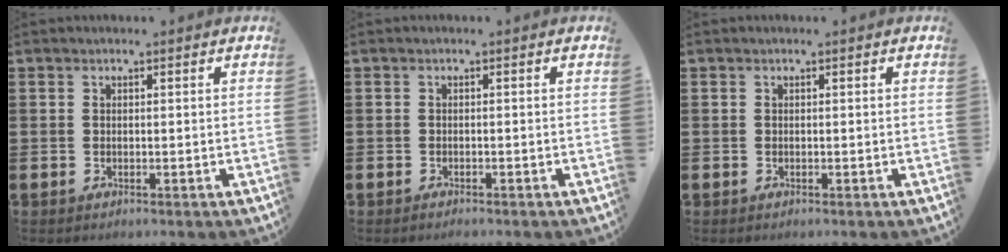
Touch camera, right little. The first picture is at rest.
{"total": 0.5, "force": [-0.5, 0.1, 0.2], "torque": [-0.005, -0.003, -0.010]}
{"total": 0.0}